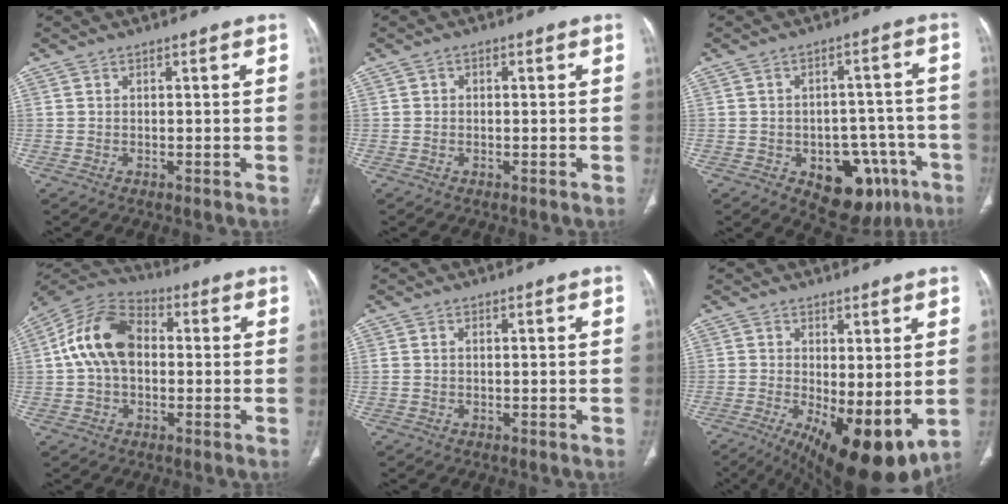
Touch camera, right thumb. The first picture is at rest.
{"total": 1.0, "force": [0.0, 0.8, 0.5], "torque": [-0.004, 0.003, -0.004]}
{"total": 14.5, "force": [-6.5, 9.0, 9.3], "torque": [-0.078, 0.039, -0.075]}
{"total": 13.7, "force": [0.9, 9.2, 10.1], "torque": [-0.185, 0.032, 0.004]}
{"total": 0.8, "force": [0.0, 0.6, 0.6], "torque": [-0.022, 0.007, 0.003]}
{"total": 14.4, "force": [-3.0, 5.4, 13.0], "torque": [-0.205, -0.029, -0.027]}